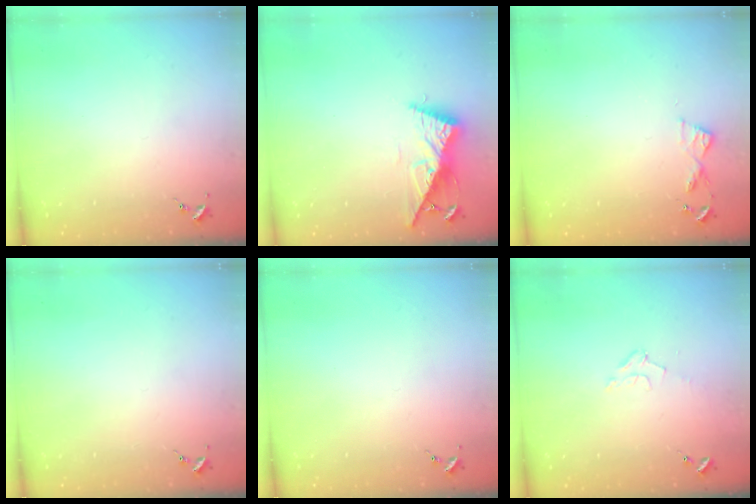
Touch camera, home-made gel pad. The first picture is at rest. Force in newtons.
{"total": 9.6, "press": 9.6, "slide": 0.2}
{"total": 6.8, "press": 6.8, "slide": 0.7}
{"total": 0.0}
{"total": 0.0}
{"total": 5.2, "press": 5.1, "slide": 0.9}